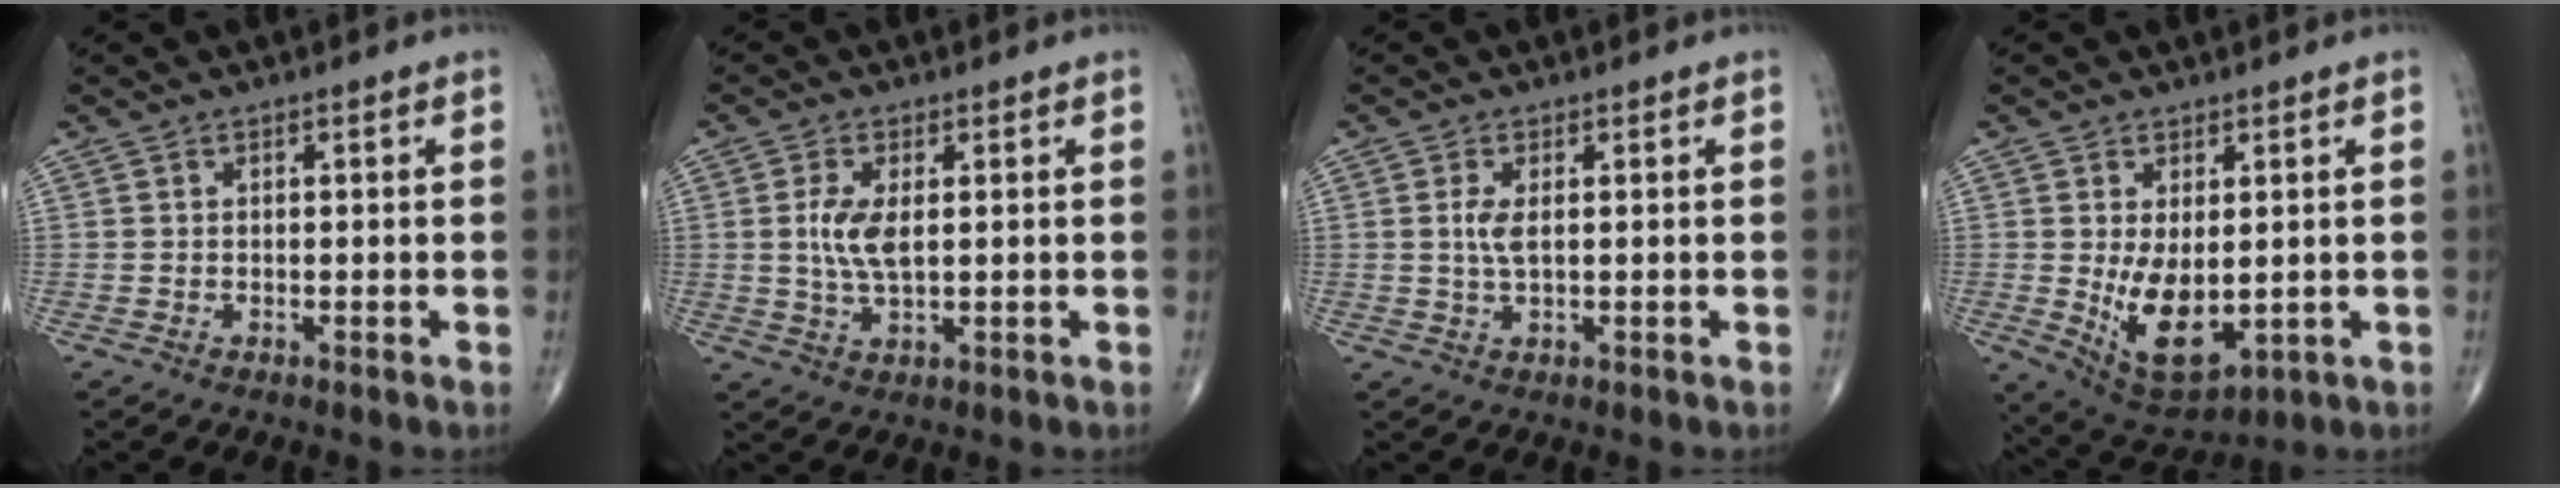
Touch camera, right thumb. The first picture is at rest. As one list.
[{"total": 5.7, "force": [0.8, 2.5, 5.1], "torque": [-0.108, -0.005, 0.018]}, {"total": 3.0, "force": [0.5, 1.1, 2.7], "torque": [-0.062, -0.001, 0.014]}, {"total": 10.5, "force": [-0.6, 5.6, 8.8], "torque": [-0.132, -0.018, 0.016]}]